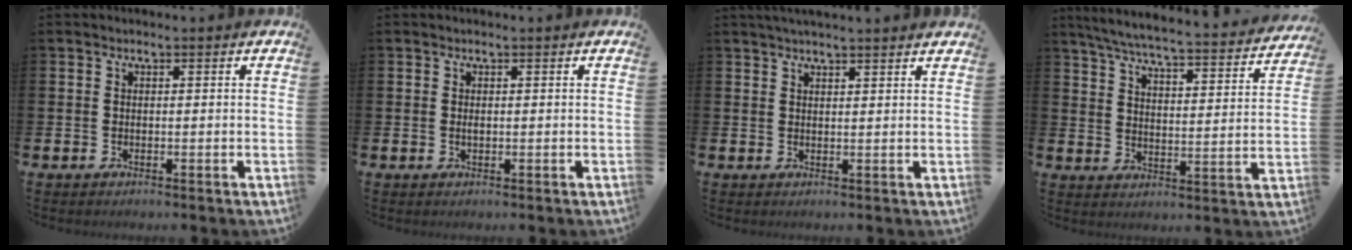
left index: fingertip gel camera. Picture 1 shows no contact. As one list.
[{"total": 0.5, "force": [0.0, 0.2, 0.4], "torque": [-0.007, 0.000, 0.000]}, {"total": 2.3, "force": [2.3, -0.2, 0.5], "torque": [-0.009, -0.007, 0.041]}, {"total": 6.0, "force": [5.5, 0.4, 2.3], "torque": [-0.068, -0.045, 0.089]}]